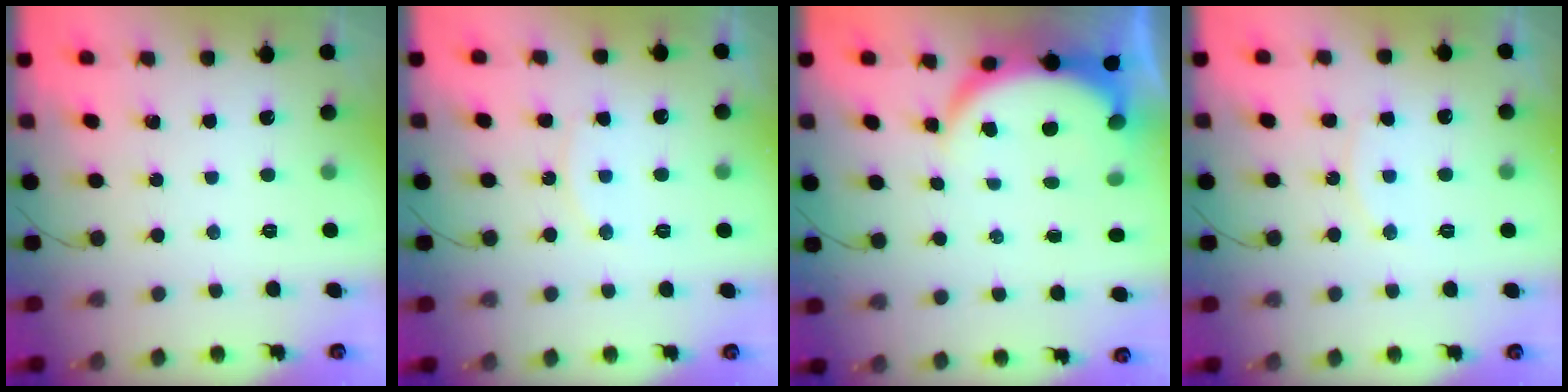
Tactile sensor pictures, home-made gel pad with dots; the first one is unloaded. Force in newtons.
{"total": 7.7, "press": 7.7, "slide": 0.4}
{"total": 6.2, "press": 6.1, "slide": 0.5}
{"total": 7.7, "press": 7.7, "slide": 0.4}